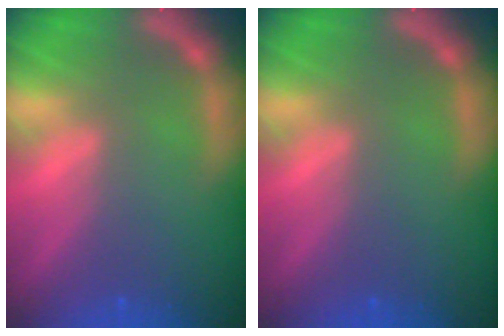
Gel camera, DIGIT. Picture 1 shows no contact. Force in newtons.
{"total": 0.0}